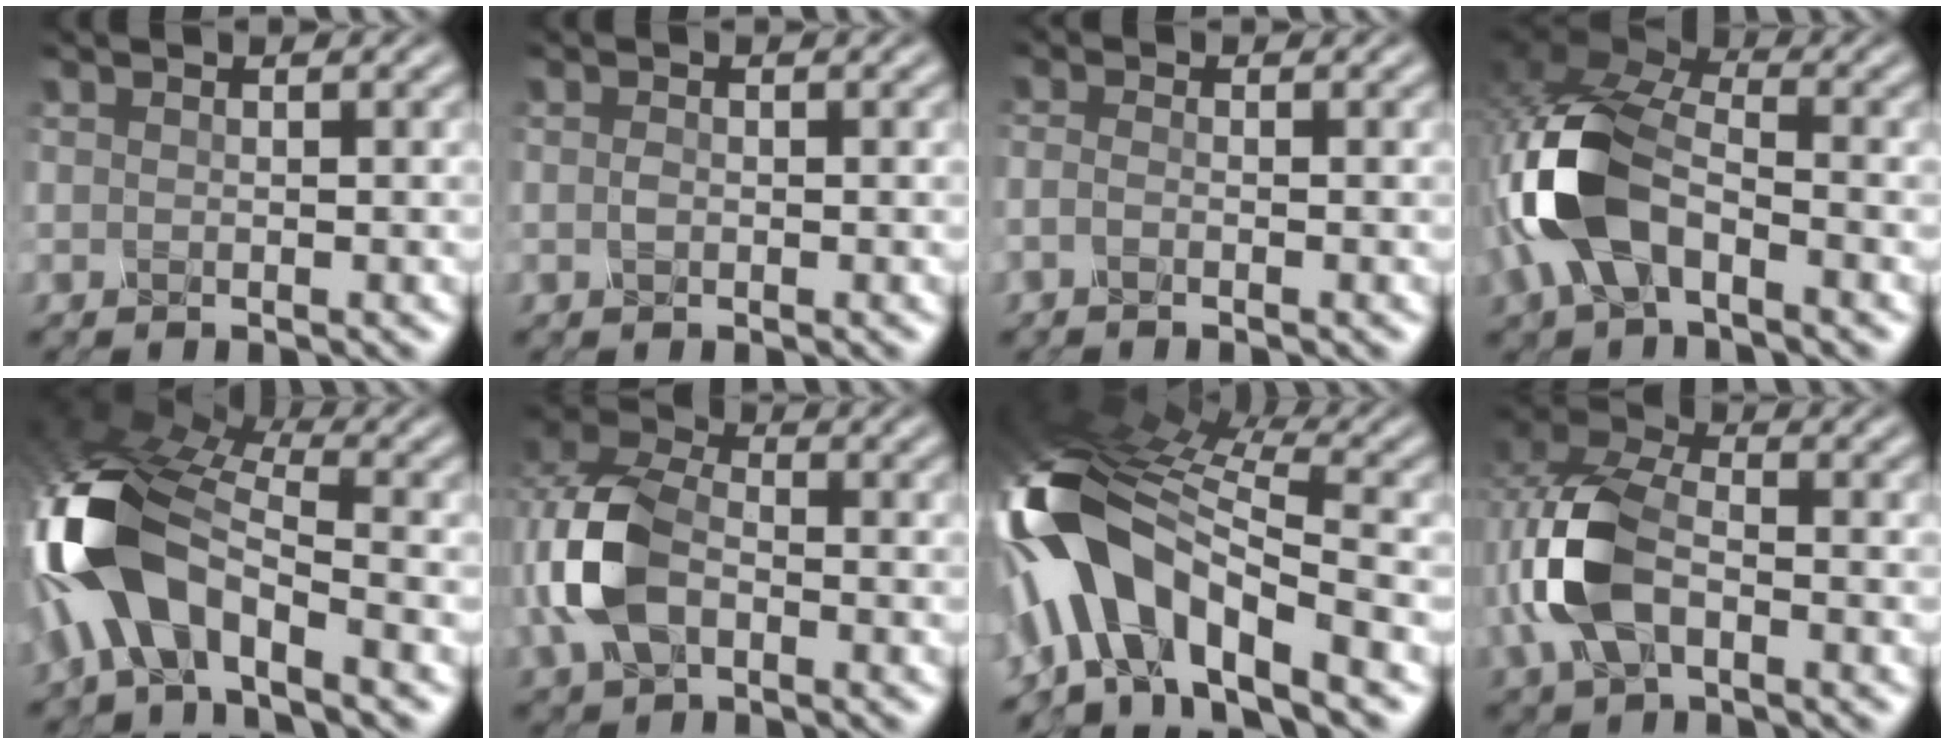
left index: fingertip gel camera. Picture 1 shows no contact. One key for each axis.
{"total": 0.6, "fx": -0.1, "fy": 0.4, "fz": 0.4, "tx": -0.013, "ty": 0.002, "tz": -0.004}
{"total": 1.1, "fx": -0.7, "fy": 0.4, "fz": 0.8, "tx": -0.024, "ty": -0.005, "tz": -0.016}
{"total": 9.7, "fx": -2.5, "fy": 5.7, "fz": 7.5, "tx": -0.184, "ty": 0.006, "tz": -0.063}
{"total": 10.7, "fx": -4.1, "fy": 5.3, "fz": 8.3, "tx": -0.172, "ty": 0.010, "tz": -0.089}
{"total": 7.1, "fx": -1.3, "fy": 4.9, "fz": 5.0, "tx": -0.124, "ty": 0.012, "tz": -0.041}
{"total": 12.9, "fx": -5.0, "fy": 5.7, "fz": 10.4, "tx": -0.193, "ty": 0.024, "tz": -0.096}
{"total": 7.5, "fx": -1.4, "fy": 4.8, "fz": 5.6, "tx": -0.139, "ty": 0.012, "tz": -0.041}